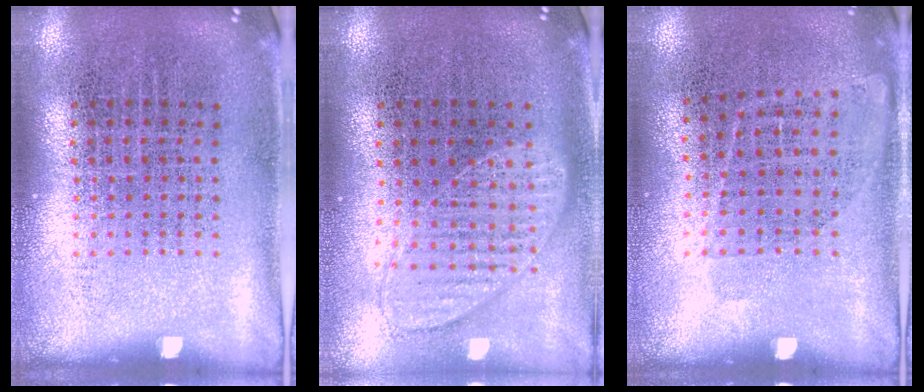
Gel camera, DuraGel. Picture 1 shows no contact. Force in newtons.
{"total": 1.0, "press": 1.0, "slide": 0.2}
{"total": 1.1, "press": 0.9, "slide": 0.7}